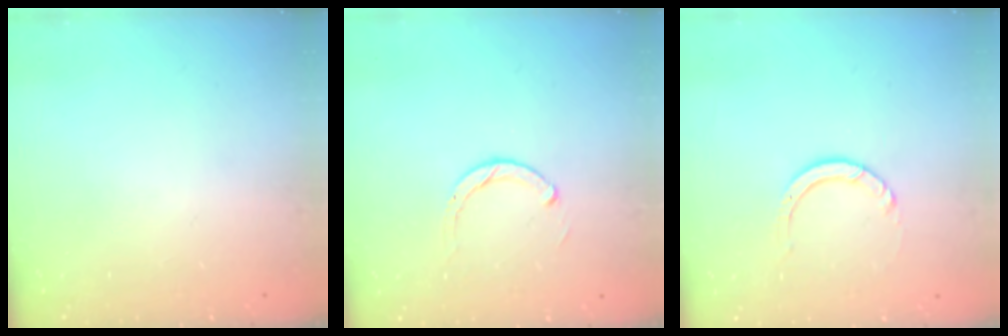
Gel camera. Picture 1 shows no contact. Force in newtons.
{"total": 2.5, "press": 2.5, "slide": 0.3}
{"total": 3.5, "press": 3.5, "slide": 0.1}